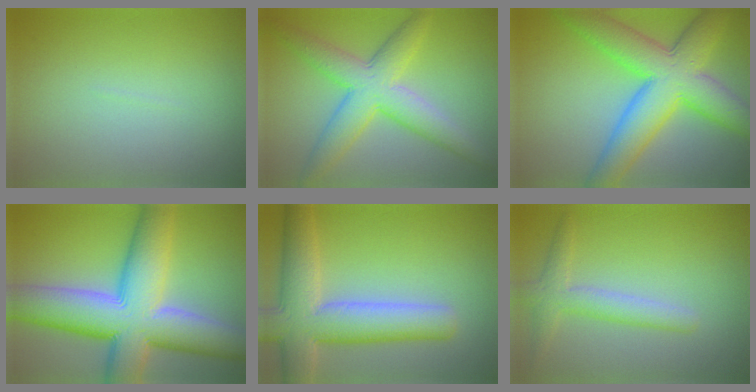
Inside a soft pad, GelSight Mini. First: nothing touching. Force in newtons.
{"total": 6.4, "press": 6.4, "slide": 0.1}
{"total": 10.3, "press": 10.3, "slide": 0.4}
{"total": 13.9, "press": 13.8, "slide": 0.6}
{"total": 8.4, "press": 8.4, "slide": 0.5}
{"total": 2.9, "press": 2.9, "slide": 0.1}